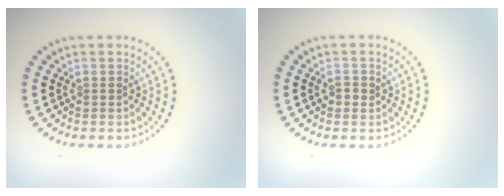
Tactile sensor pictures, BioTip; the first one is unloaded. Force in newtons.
{"total": 1.1, "press": 1.0, "slide": 0.3}